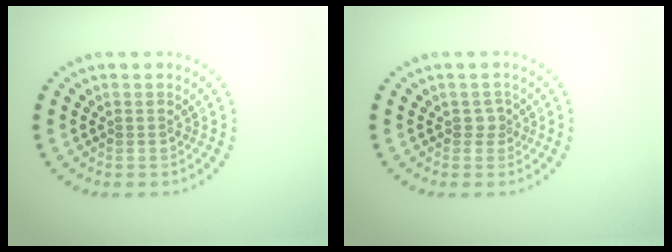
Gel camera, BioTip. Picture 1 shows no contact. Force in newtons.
{"total": 1.0, "press": 0.7, "slide": 0.8}